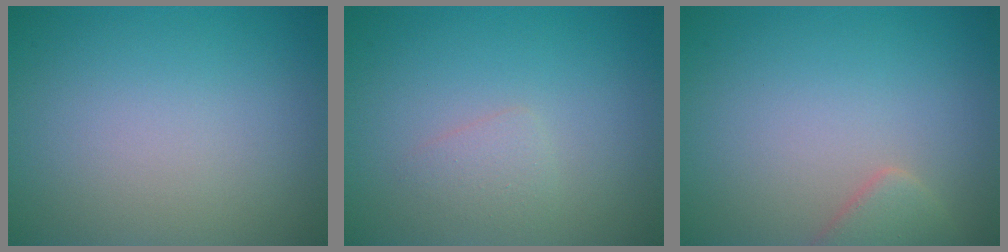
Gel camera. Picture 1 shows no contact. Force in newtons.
{"total": 1.2, "press": 1.2, "slide": 0.0}
{"total": 2.1, "press": 2.1, "slide": 0.2}